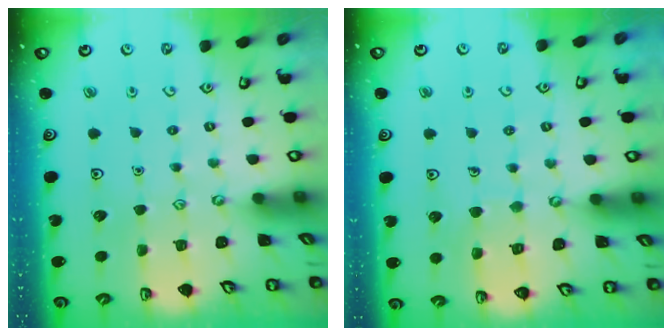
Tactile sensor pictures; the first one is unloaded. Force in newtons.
{"total": 4.9, "press": 4.9, "slide": 0.4}